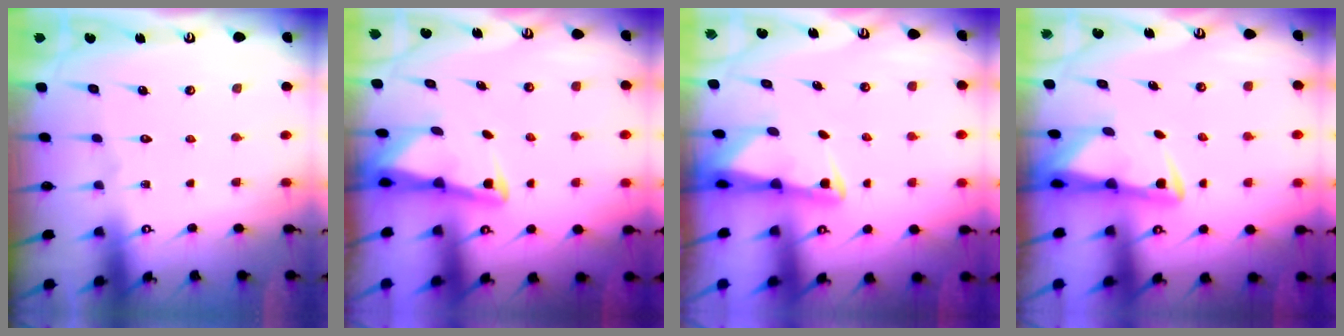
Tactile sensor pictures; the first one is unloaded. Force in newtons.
{"total": 2.9, "press": 2.9, "slide": 0.2}
{"total": 2.4, "press": 2.3, "slide": 0.5}
{"total": 2.8, "press": 2.8, "slide": 0.4}